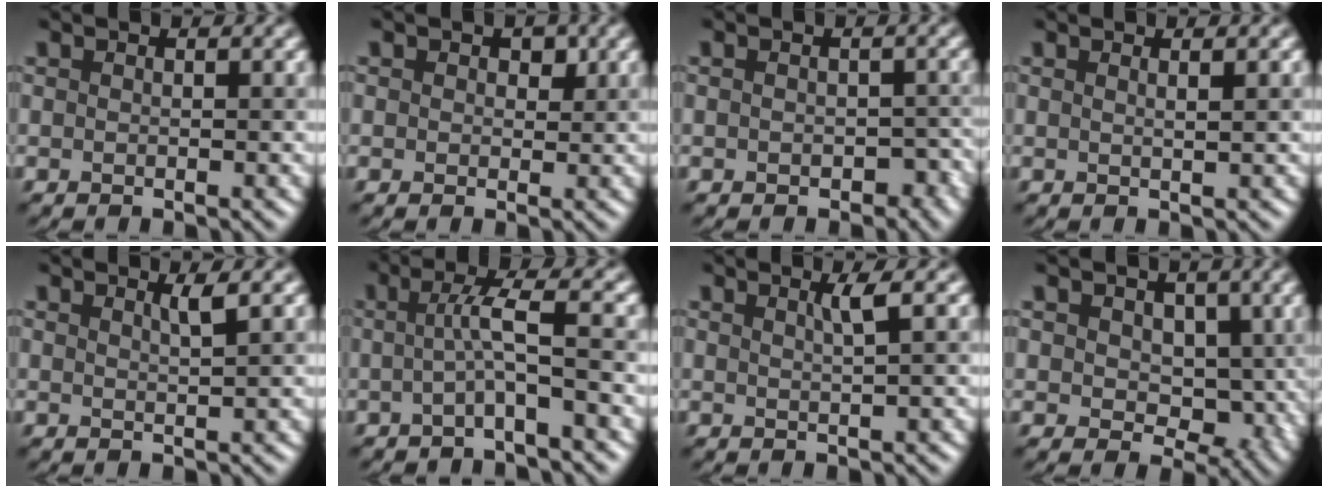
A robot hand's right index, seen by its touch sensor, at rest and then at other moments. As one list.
[{"total": 1.1, "force": [0.6, 0.9, 0.1], "torque": [-0.005, -0.002, 0.009]}, {"total": 1.7, "force": [-0.8, 1.2, 0.9], "torque": [-0.014, -0.007, -0.002]}, {"total": 0.9, "force": [0.5, 0.4, 0.6], "torque": [-0.001, 0.002, 0.003]}, {"total": 1.0, "force": [0.9, 0.1, 0.4], "torque": [-0.007, -0.002, 0.014]}, {"total": 2.7, "force": [-0.4, 0.2, 2.7], "torque": [-0.058, 0.000, -0.010]}, {"total": 1.1, "force": [0.7, 0.2, 0.8], "torque": [-0.016, -0.001, 0.013]}, {"total": 4.2, "force": [0.5, 3.3, 2.5], "torque": [-0.030, -0.009, 0.009]}]